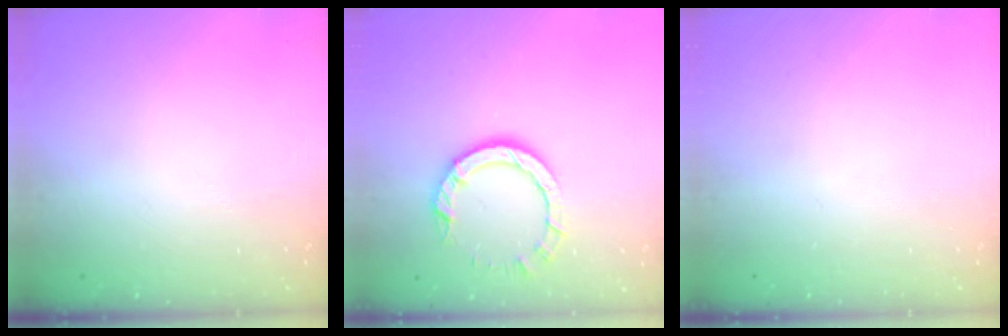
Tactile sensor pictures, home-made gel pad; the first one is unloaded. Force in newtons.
{"total": 7.6, "press": 7.6, "slide": 0.8}
{"total": 0.0}